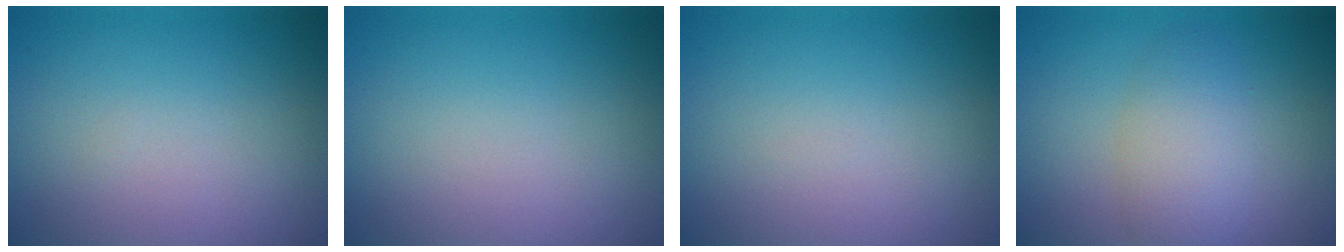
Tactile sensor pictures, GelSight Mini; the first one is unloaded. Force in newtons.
{"total": 0.0}
{"total": 0.0}
{"total": 4.0, "press": 4.0, "slide": 0.1}